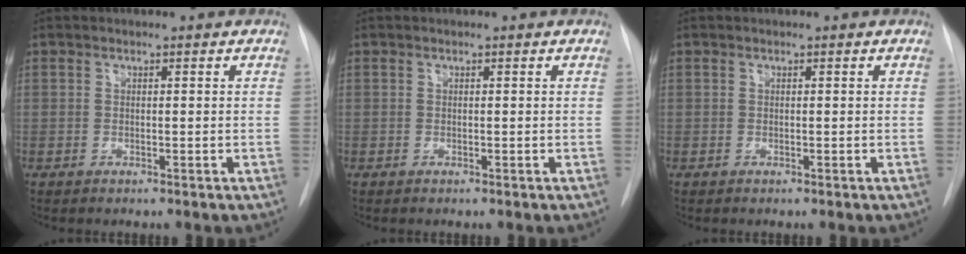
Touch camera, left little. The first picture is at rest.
{"total": 0.0}
{"total": 0.0}